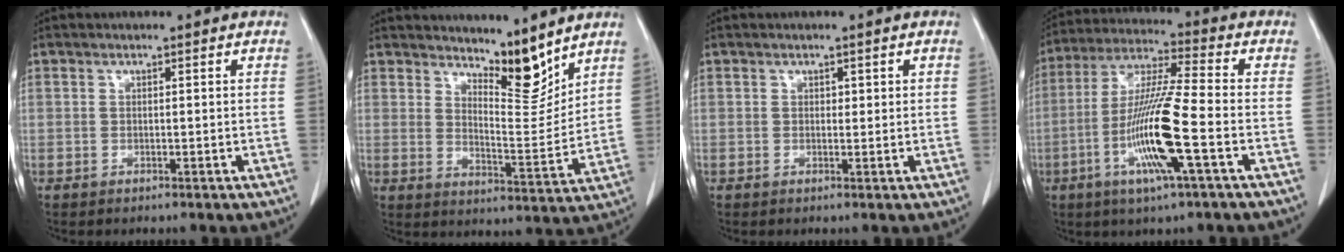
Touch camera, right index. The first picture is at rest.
{"total": 7.7, "force": [6.7, 1.4, 3.5], "torque": [-0.054, -0.019, 0.118]}
{"total": 1.0, "force": [0.4, 0.7, 0.6], "torque": [-0.004, 0.001, 0.005]}
{"total": 13.8, "force": [-4.2, 0.0, 13.1], "torque": [-0.263, -0.010, -0.083]}